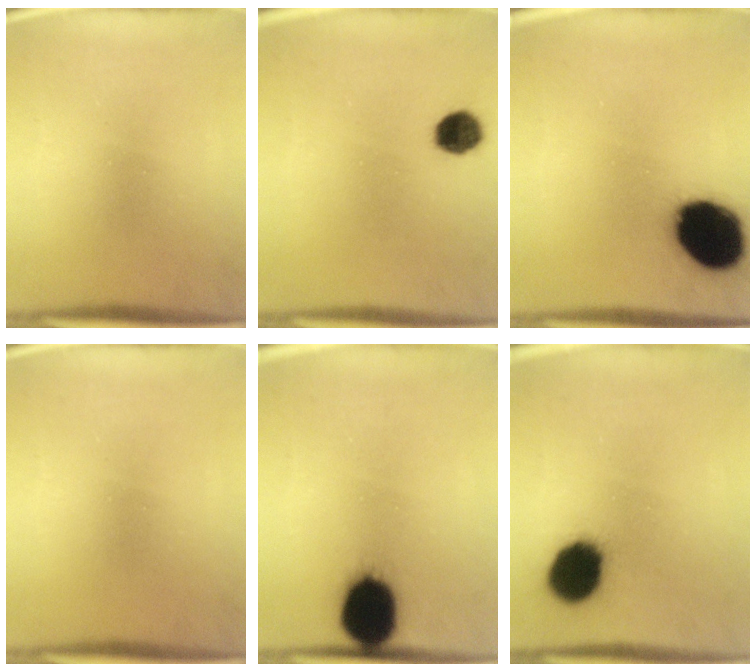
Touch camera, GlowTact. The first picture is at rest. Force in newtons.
{"total": 5.5}
{"total": 19.2}
{"total": 0.0}
{"total": 14.4}
{"total": 13.7}